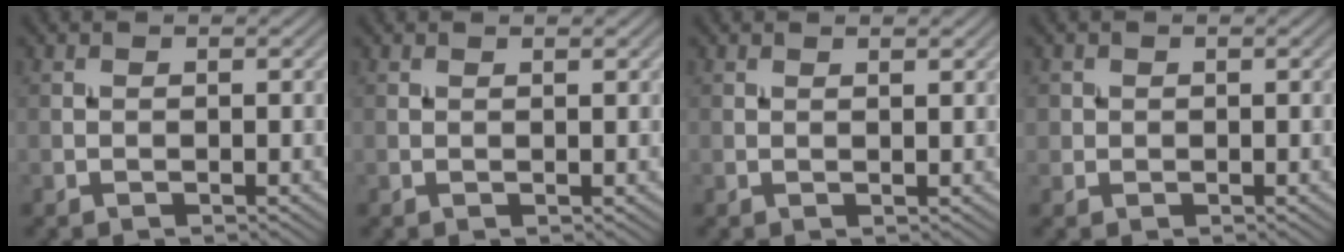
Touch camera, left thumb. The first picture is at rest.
{"total": 0.7, "force": [0.5, -0.1, 0.4], "torque": [-0.008, 0.002, 0.010]}
{"total": 1.0, "force": [0.8, 0.0, 0.6], "torque": [-0.012, 0.002, 0.013]}
{"total": 1.1, "force": [0.3, 1.1, 0.2], "torque": [-0.001, -0.004, 0.005]}